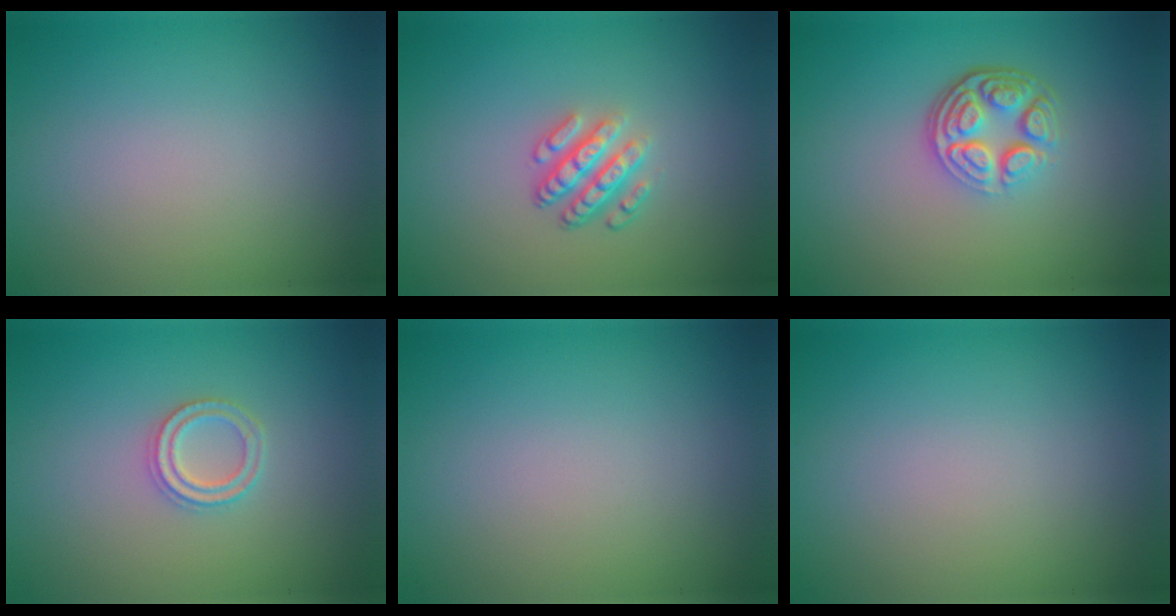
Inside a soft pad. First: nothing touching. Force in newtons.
{"total": 3.6, "press": 2.7, "slide": 2.4}
{"total": 4.8, "press": 3.4, "slide": 3.4}
{"total": 2.2, "press": 2.2, "slide": 0.5}
{"total": 0.0}
{"total": 0.0}